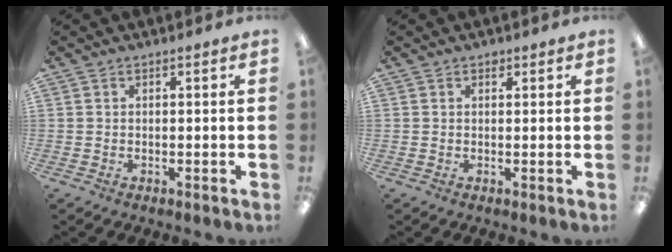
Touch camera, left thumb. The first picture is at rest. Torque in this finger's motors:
{"motor_torque": [0.06, -0.02, 0.00, -0.04, 0.00]}